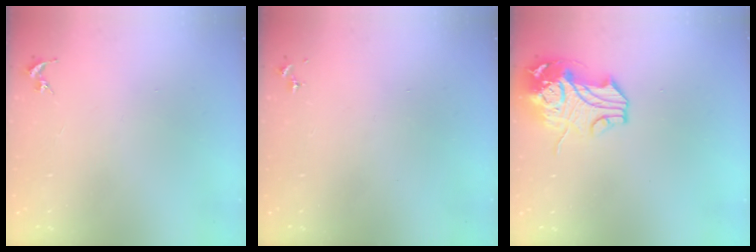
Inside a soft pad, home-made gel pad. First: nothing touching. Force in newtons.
{"total": 0.0}
{"total": 13.9, "press": 13.7, "slide": 2.3}